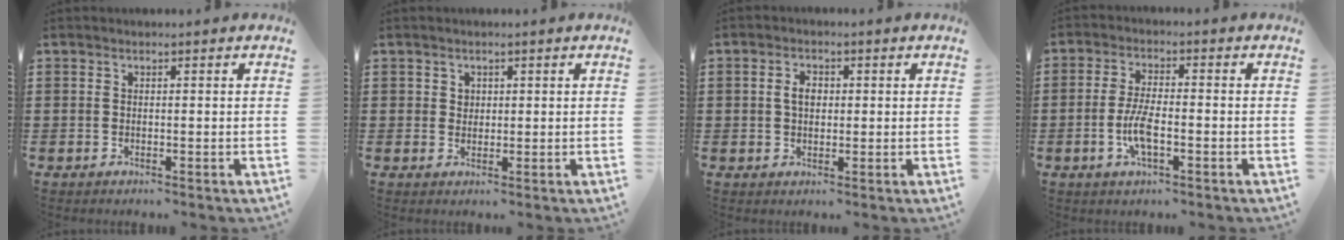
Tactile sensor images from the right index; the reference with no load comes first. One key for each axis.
{"total": 1.4, "fx": 0.6, "fy": 1.2, "fz": 0.2, "tx": -0.008, "ty": 0.006, "tz": 0.012}
{"total": 2.9, "fx": 0.3, "fy": 1.9, "fz": 2.2, "tx": -0.047, "ty": 0.010, "tz": 0.004}
{"total": 5.6, "fx": -1.7, "fy": 1.7, "fz": 5.1, "tx": -0.113, "ty": -0.003, "tz": -0.039}